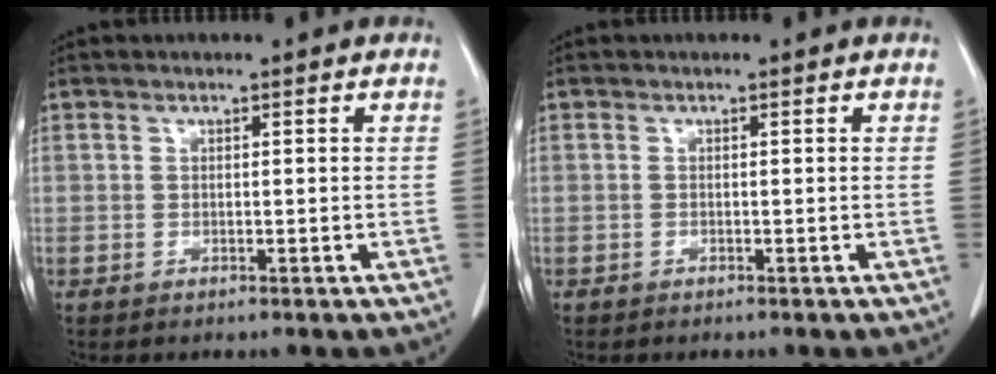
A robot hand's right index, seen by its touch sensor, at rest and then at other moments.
{"total": 0.0}